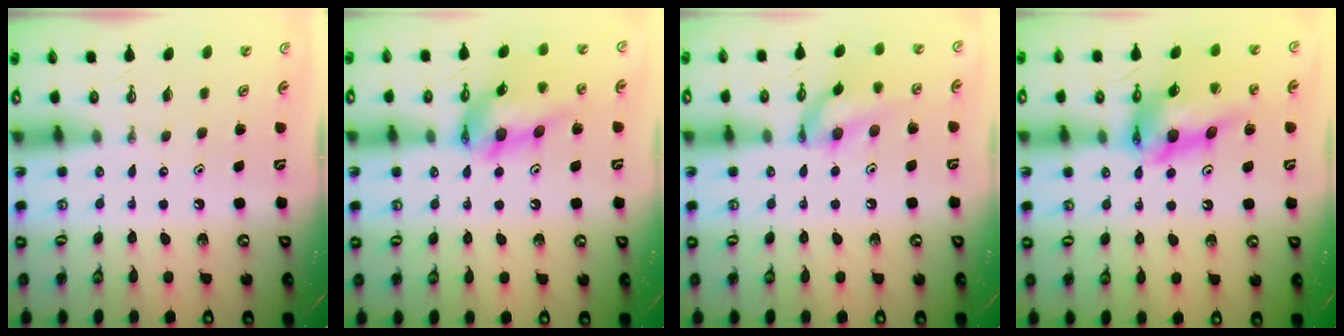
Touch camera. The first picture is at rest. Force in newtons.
{"total": 15.1, "press": 15.1, "slide": 1.1}
{"total": 12.8, "press": 12.8, "slide": 0.6}
{"total": 16.9, "press": 16.9, "slide": 1.4}